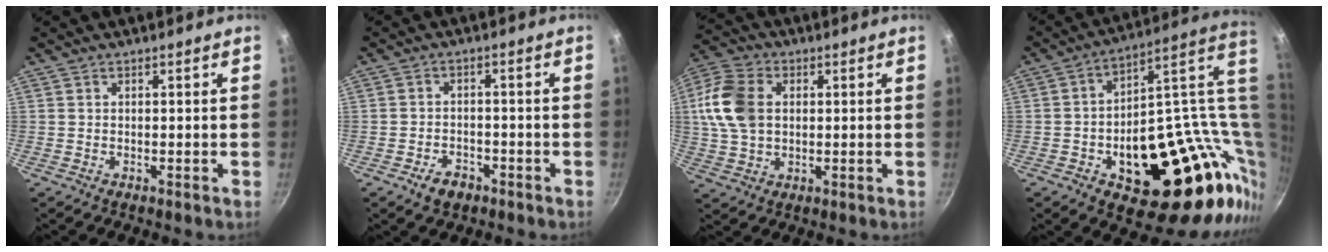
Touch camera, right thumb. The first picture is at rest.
{"total": 4.5, "force": [-2.7, 3.0, 2.0], "torque": [-0.026, 0.022, -0.041]}
{"total": 12.3, "force": [1.8, 8.6, 8.6], "torque": [-0.161, 0.011, 0.026]}
{"total": 31.5, "force": [1.7, 17.3, 26.2], "torque": [-0.314, 0.005, 0.051]}